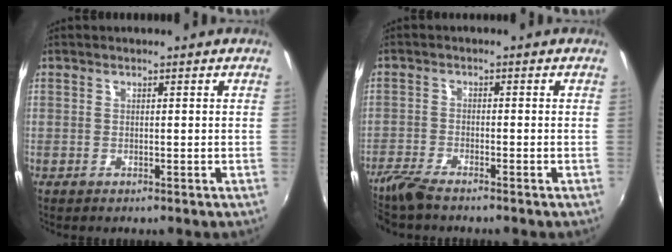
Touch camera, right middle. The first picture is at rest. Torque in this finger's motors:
{"motor_torque": [1.11, -1.03, 0.61, 0.21]}